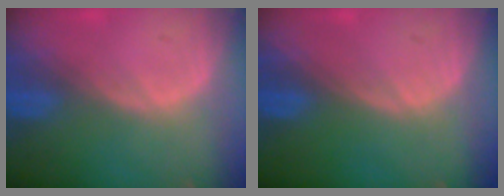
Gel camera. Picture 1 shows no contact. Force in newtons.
{"total": 0.0}